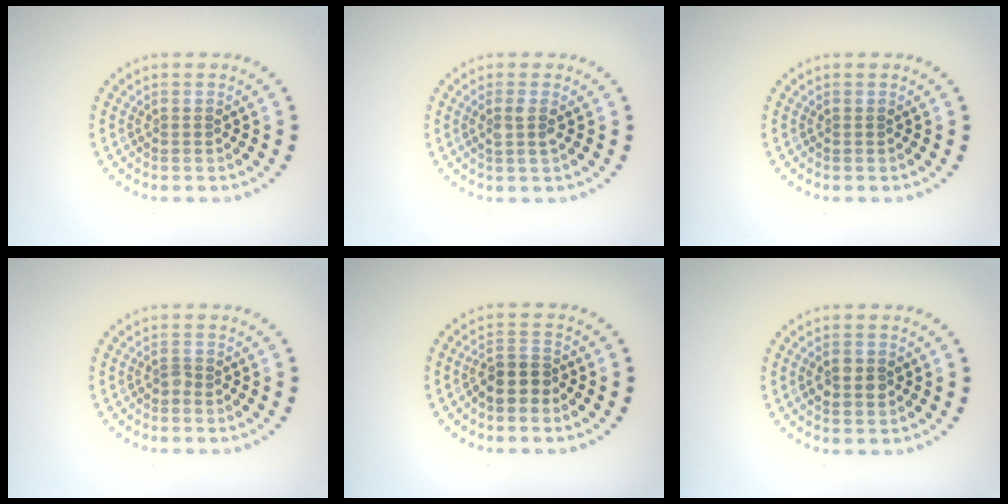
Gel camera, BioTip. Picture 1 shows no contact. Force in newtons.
{"total": 1.5, "press": 1.3, "slide": 0.9}
{"total": 0.0}
{"total": 0.8, "press": 0.5, "slide": 0.6}
{"total": 2.7, "press": 2.3, "slide": 1.3}
{"total": 2.6, "press": 2.6, "slide": 0.1}